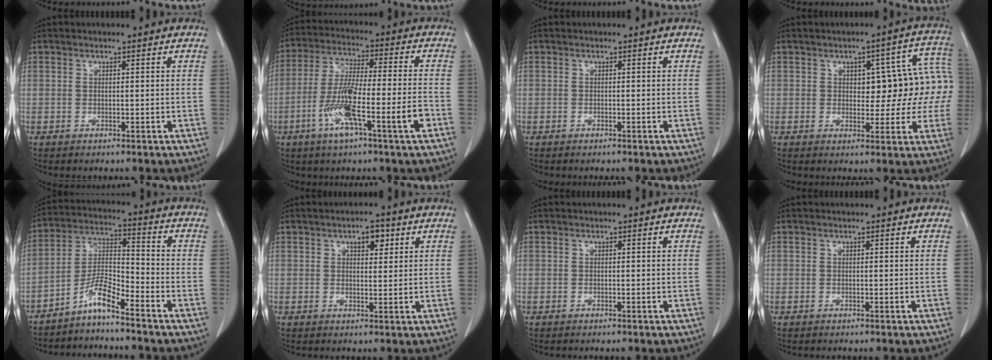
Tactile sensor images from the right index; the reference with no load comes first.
{"total": 12.6, "force": [-5.1, 0.4, 11.5], "torque": [-0.219, -0.002, -0.092]}
{"total": 0.0}
{"total": 10.1, "force": [0.7, 5.2, 8.7], "torque": [-0.078, 0.045, 0.011]}
{"total": 6.5, "force": [-5.0, 0.6, 4.1], "torque": [-0.090, 0.005, -0.100]}
{"total": 3.3, "force": [1.7, 1.5, 2.4], "torque": [-0.035, 0.003, 0.025]}
{"total": 0.0}
{"total": 0.0}